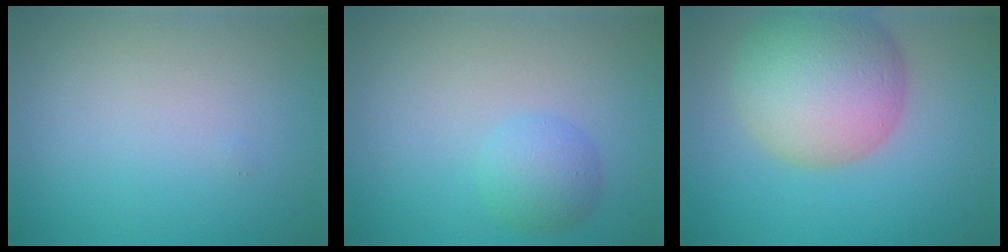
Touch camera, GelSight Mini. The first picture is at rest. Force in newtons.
{"total": 2.4, "press": 2.4, "slide": 0.1}
{"total": 9.4, "press": 9.4, "slide": 0.7}